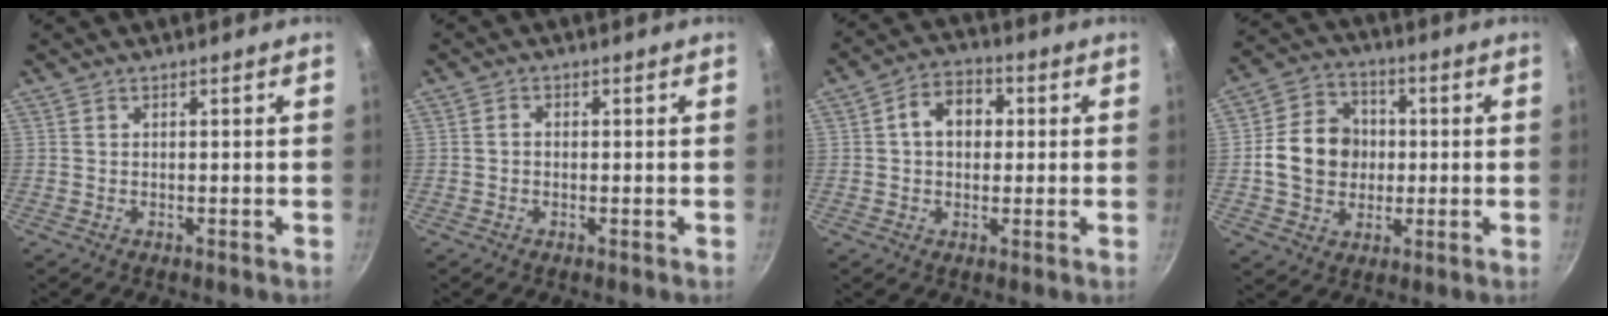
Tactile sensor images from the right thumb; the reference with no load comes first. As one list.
[{"total": 1.2, "force": [-0.2, 1.0, 0.7], "torque": [-0.013, 0.007, -0.005]}, {"total": 8.1, "force": [1.2, 6.0, 5.3], "torque": [-0.054, 0.016, 0.007]}, {"total": 12.9, "force": [-0.1, 10.9, 6.9], "torque": [-0.094, 0.020, -0.007]}]